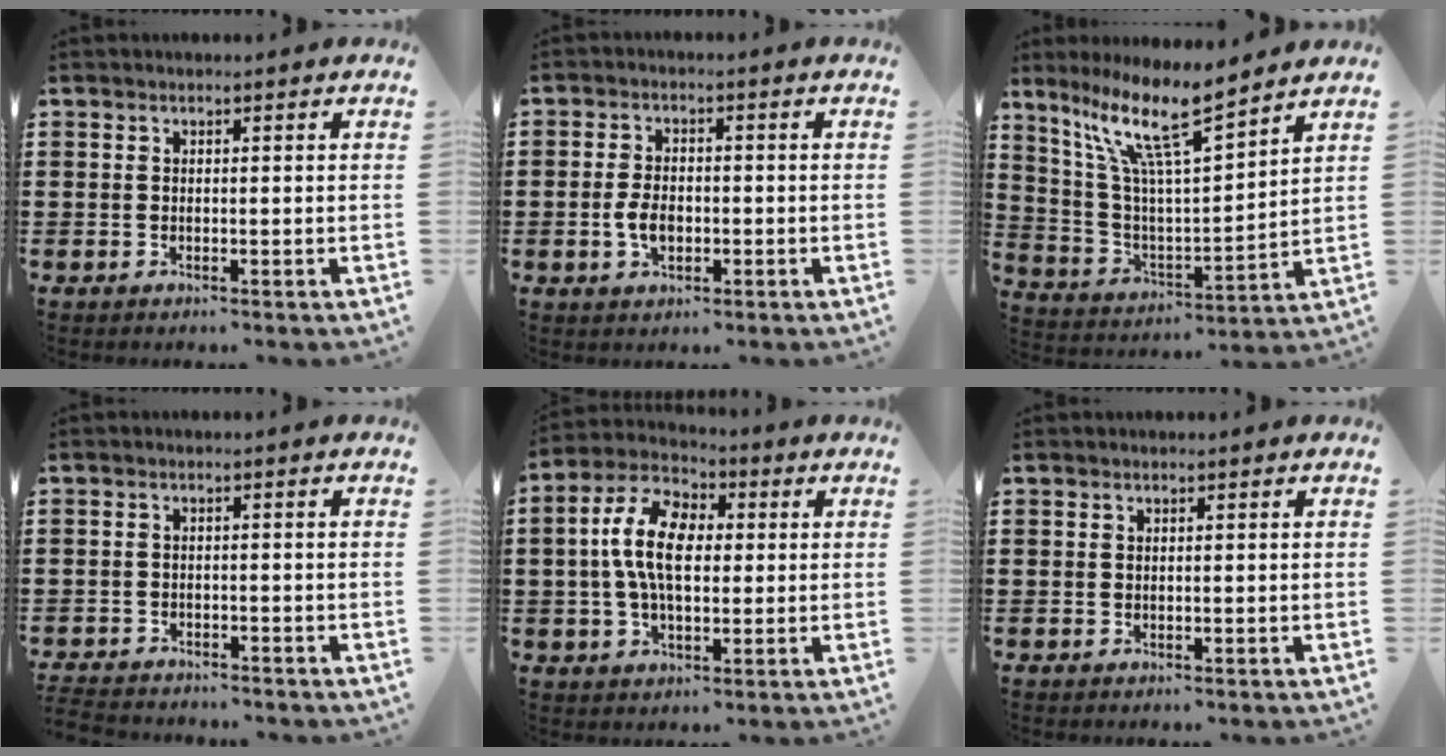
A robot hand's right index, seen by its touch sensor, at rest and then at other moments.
{"total": 4.0, "force": [-0.8, 2.3, 3.2], "torque": [-0.073, -0.004, -0.017]}
{"total": 11.9, "force": [8.7, 1.4, 8.0], "torque": [-0.179, -0.034, 0.150]}
{"total": 2.3, "force": [-2.3, 0.2, 0.0], "torque": [-0.007, -0.002, -0.049]}
{"total": 10.1, "force": [0.9, 5.9, 8.1], "torque": [-0.191, 0.008, 0.009]}
{"total": 0.0}